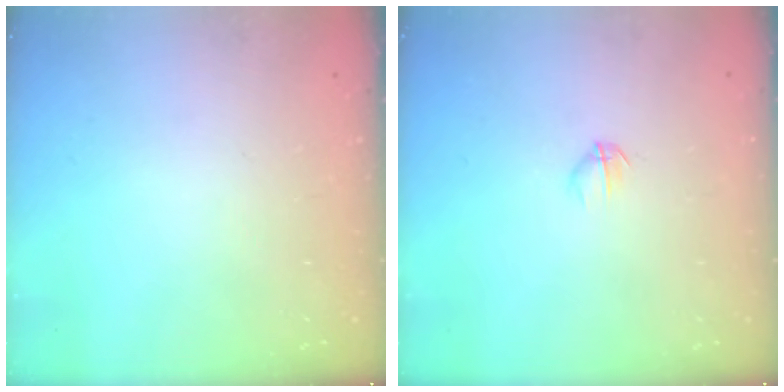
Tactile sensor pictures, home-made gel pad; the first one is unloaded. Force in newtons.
{"total": 2.7, "press": 2.6, "slide": 0.8}